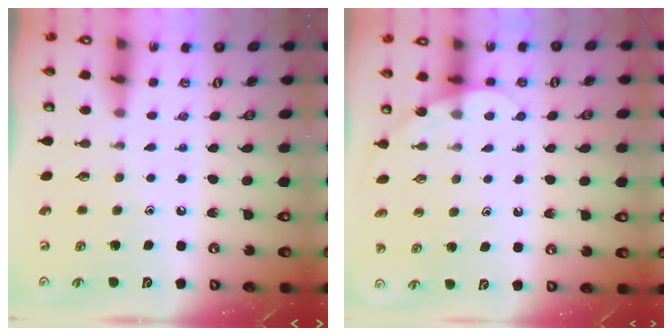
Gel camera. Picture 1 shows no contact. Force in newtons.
{"total": 4.0, "press": 4.0, "slide": 0.3}